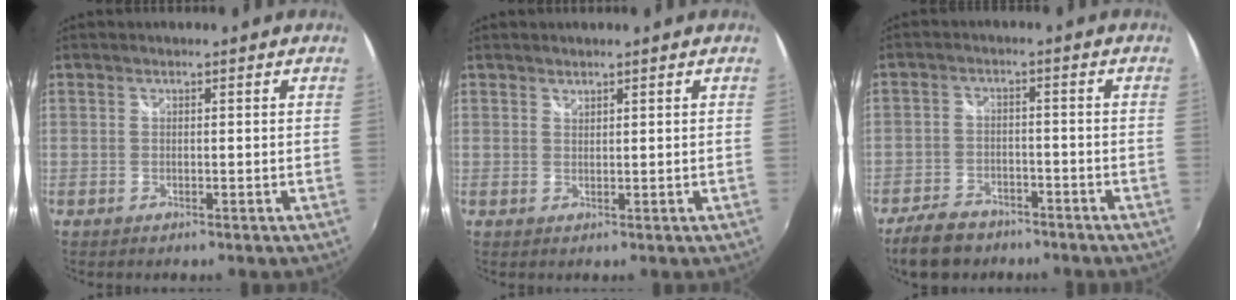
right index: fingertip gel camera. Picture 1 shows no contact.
{"total": 0.8, "force": [0.8, 0.2, 0.1], "torque": [-0.001, 0.001, 0.015]}
{"total": 9.0, "force": [-6.9, 4.7, 3.4], "torque": [-0.104, 0.000, -0.113]}